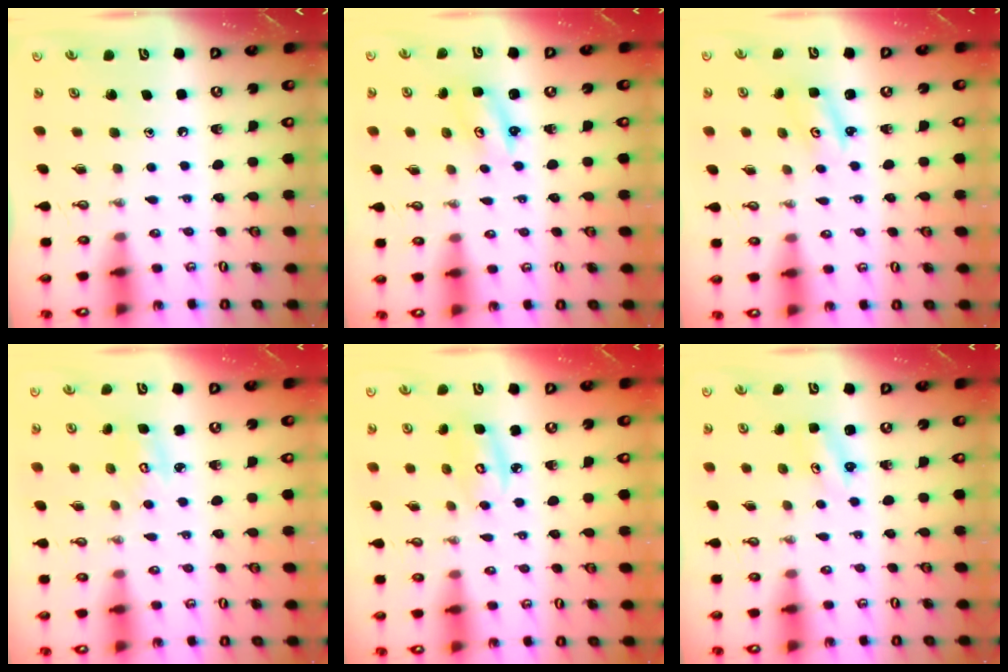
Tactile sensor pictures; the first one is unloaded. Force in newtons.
{"total": 2.6, "press": 2.6, "slide": 0.3}
{"total": 2.2, "press": 2.2, "slide": 0.2}
{"total": 4.0, "press": 3.9, "slide": 0.3}
{"total": 5.2, "press": 5.2, "slide": 0.2}
{"total": 2.3, "press": 2.3, "slide": 0.2}